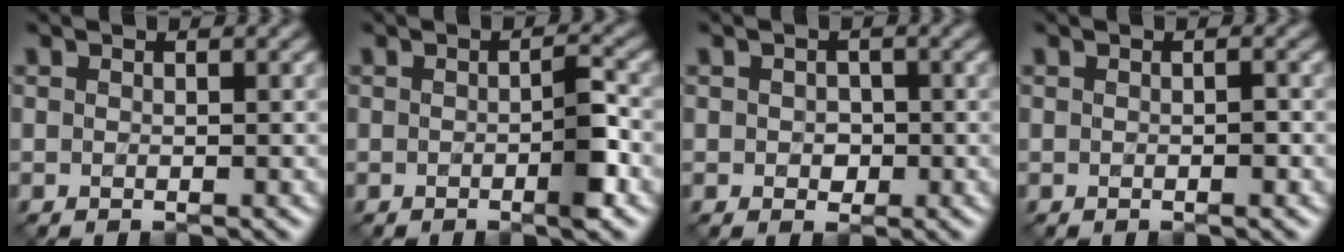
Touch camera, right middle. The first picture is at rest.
{"total": 2.5, "force": [-0.8, 0.4, 2.3], "torque": [-0.036, 0.002, -0.013]}
{"total": 1.4, "force": [-0.1, 1.2, 0.7], "torque": [-0.012, -0.004, -0.004]}
{"total": 0.7, "force": [-0.2, 0.2, 0.6], "torque": [-0.010, 0.002, -0.002]}